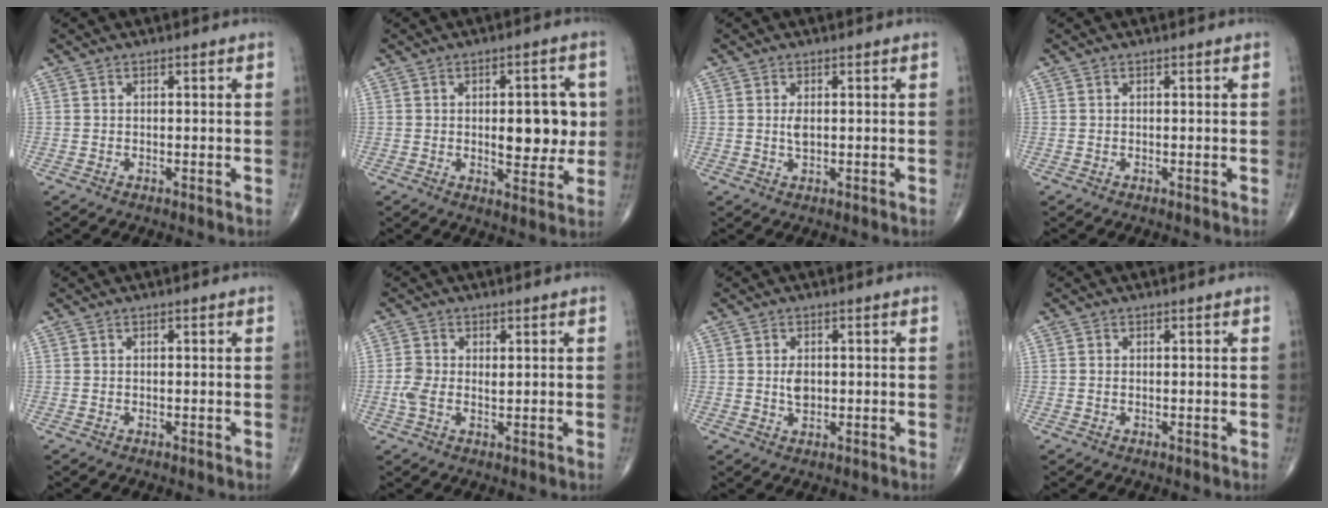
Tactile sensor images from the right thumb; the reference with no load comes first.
{"total": 10.5, "force": [0.6, 4.8, 9.3], "torque": [-0.095, -0.006, 0.016]}
{"total": 1.8, "force": [0.2, 0.9, 1.6], "torque": [-0.031, -0.003, 0.005]}
{"total": 0.0}
{"total": 0.0}
{"total": 3.9, "force": [0.2, 2.4, 3.1], "torque": [-0.073, 0.007, 0.002]}
{"total": 2.9, "force": [0.1, 1.9, 2.2], "torque": [-0.032, -0.002, 0.004]}
{"total": 0.6, "force": [0.0, 0.4, 0.5], "torque": [-0.008, 0.001, -0.001]}